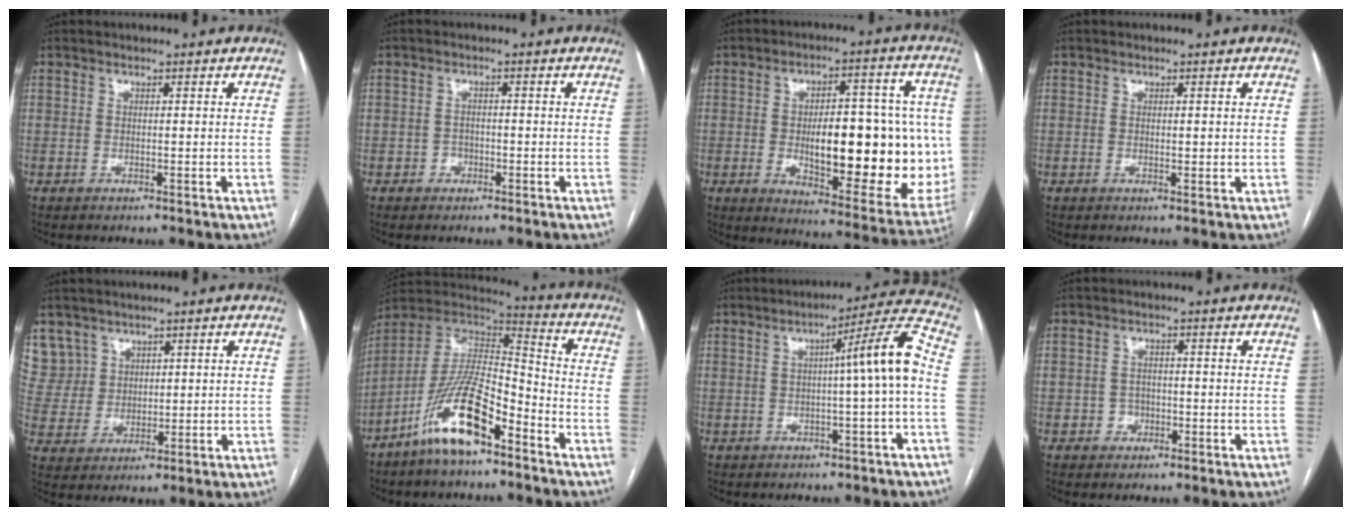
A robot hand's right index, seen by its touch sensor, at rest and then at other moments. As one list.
[{"total": 1.8, "force": [-0.7, 1.7, 0.4], "torque": [-0.003, 0.006, -0.010]}, {"total": 22.7, "force": [-1.5, 8.2, 21.1], "torque": [-0.248, 0.020, 0.003]}, {"total": 1.3, "force": [0.2, 0.7, 1.0], "torque": [-0.014, -0.003, 0.004]}, {"total": 8.1, "force": [5.1, 6.3, 0.0], "torque": [-0.004, 0.018, 0.115]}, {"total": 14.5, "force": [-8.8, 4.0, 10.9], "torque": [-0.215, 0.007, -0.162]}, {"total": 9.2, "force": [-0.3, -0.8, 9.1], "torque": [-0.125, 0.022, -0.006]}, {"total": 2.4, "force": [-0.8, 2.3, 0.4], "torque": [0.000, 0.008, -0.012]}]